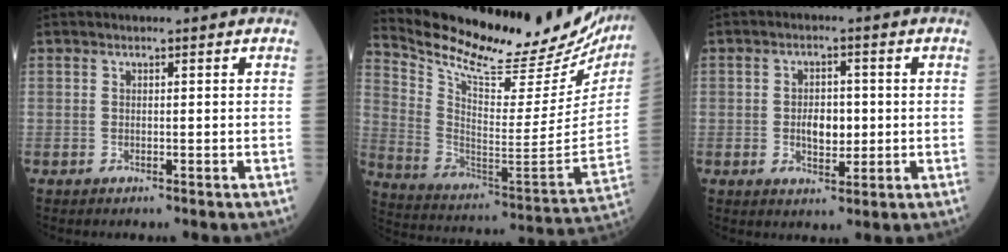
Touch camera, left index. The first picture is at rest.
{"total": 28.1, "force": [25.0, 6.0, 11.3], "torque": [-0.197, -0.071, 0.352]}
{"total": 4.5, "force": [-0.2, 2.5, 3.7], "torque": [-0.063, 0.001, 0.000]}